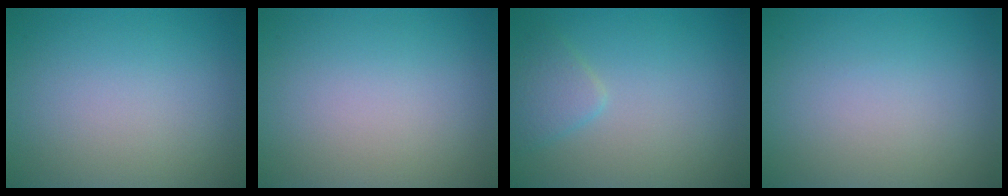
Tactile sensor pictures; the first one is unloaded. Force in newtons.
{"total": 0.0}
{"total": 1.9, "press": 1.9, "slide": 0.2}
{"total": 0.0}